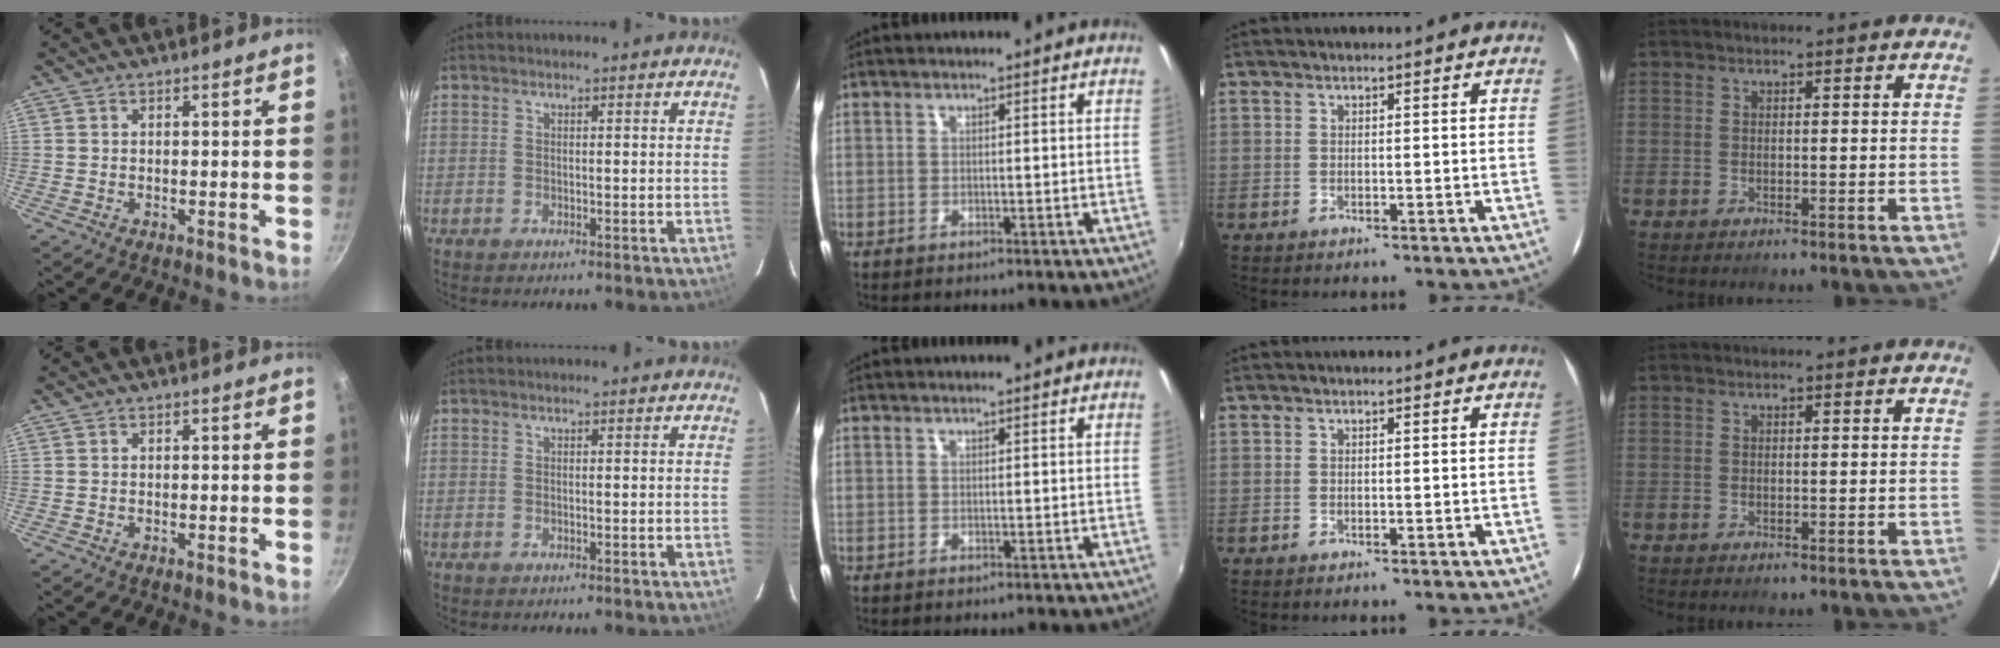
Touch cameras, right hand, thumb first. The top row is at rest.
{}